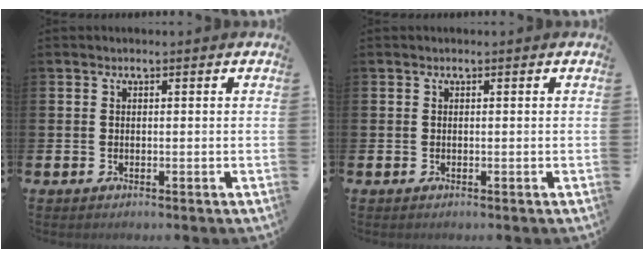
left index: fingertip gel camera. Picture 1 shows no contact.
{"total": 0.0}